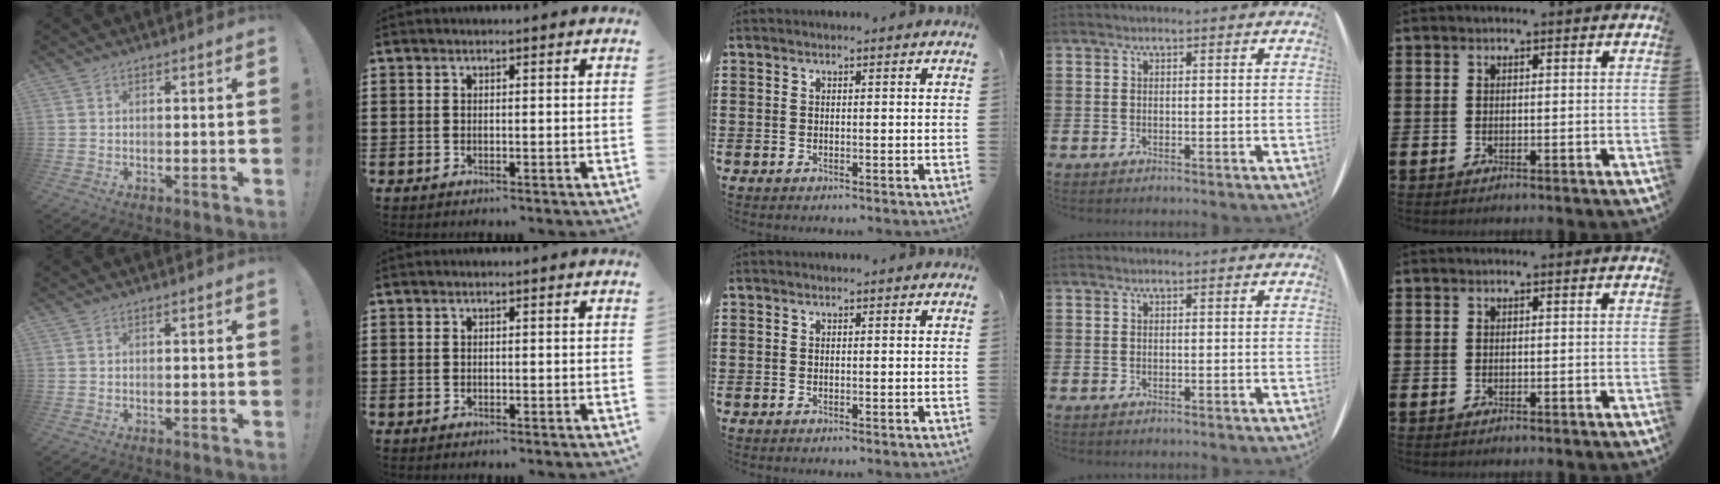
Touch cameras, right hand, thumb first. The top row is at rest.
{}